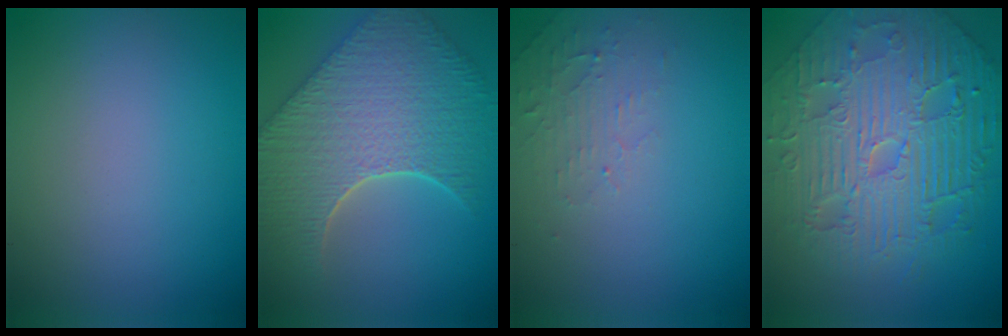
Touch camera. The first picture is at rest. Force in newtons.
{"total": 9.8, "press": 7.0, "slide": 6.9}
{"total": 2.0, "press": 1.9, "slide": 0.4}
{"total": 11.2, "press": 7.2, "slide": 8.6}